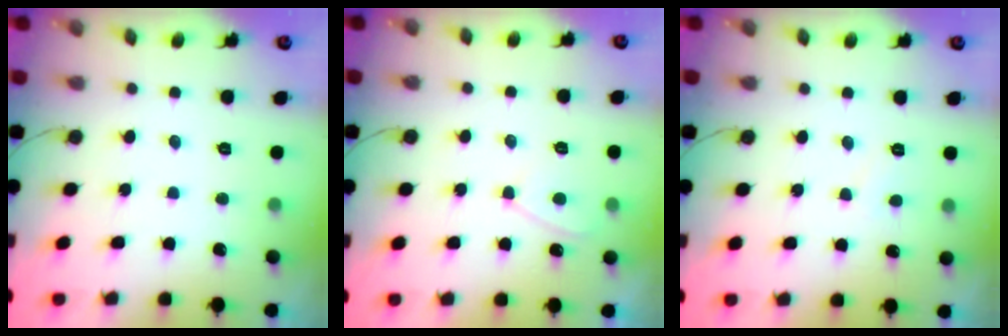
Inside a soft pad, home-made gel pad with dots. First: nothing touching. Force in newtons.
{"total": 4.2, "press": 4.1, "slide": 0.6}
{"total": 3.5, "press": 3.4, "slide": 0.6}